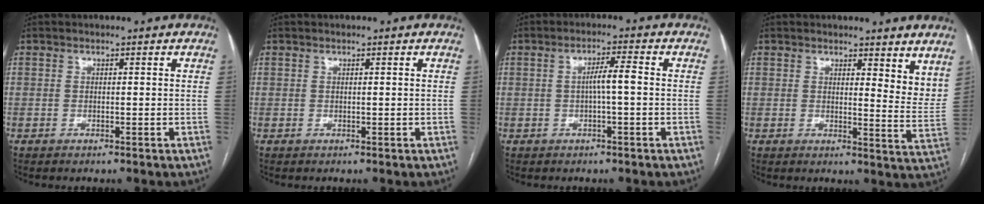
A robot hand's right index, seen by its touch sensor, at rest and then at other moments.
{"total": 0.0}
{"total": 3.4, "force": [-0.2, 0.2, 3.4], "torque": [-0.056, 0.007, -0.002]}
{"total": 6.5, "force": [5.2, 1.7, 3.3], "torque": [-0.024, -0.032, 0.054]}